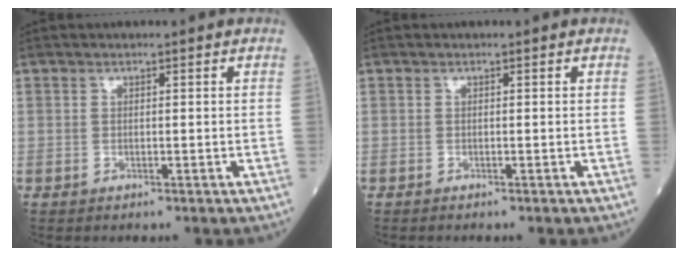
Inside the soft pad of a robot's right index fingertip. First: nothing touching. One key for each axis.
{"total": 0.0}